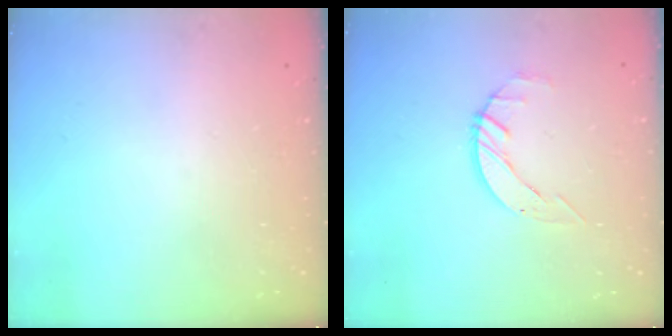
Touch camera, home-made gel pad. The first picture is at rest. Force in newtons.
{"total": 2.4, "press": 2.4, "slide": 0.1}